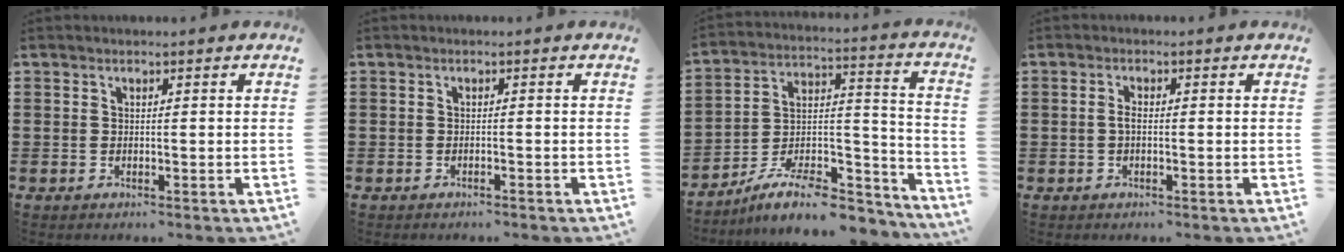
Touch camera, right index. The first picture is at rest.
{"total": 0.5, "force": [-0.4, -0.1, 0.2], "torque": [-0.007, -0.005, -0.008]}
{"total": 10.2, "force": [-8.3, 3.0, 5.1], "torque": [-0.077, 0.026, -0.155]}
{"total": 1.4, "force": [-0.4, 0.4, 1.3], "torque": [-0.033, -0.004, -0.009]}